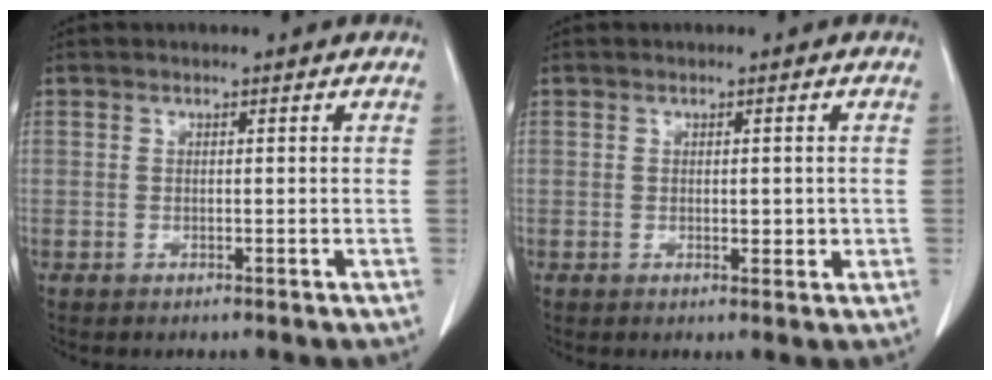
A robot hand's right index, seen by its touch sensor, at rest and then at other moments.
{"total": 2.7, "force": [-0.2, 1.4, 2.3], "torque": [-0.039, 0.002, 0.003]}